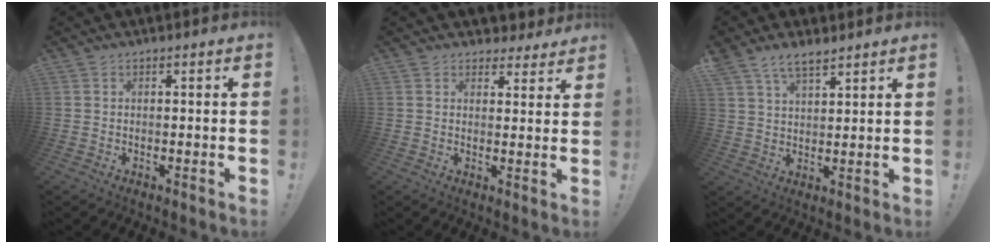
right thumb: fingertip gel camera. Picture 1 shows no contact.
{"total": 4.0, "force": [3.0, 2.6, 0.7], "torque": [0.000, -0.022, 0.053]}
{"total": 6.2, "force": [5.0, 2.4, 2.9], "torque": [-0.052, -0.026, 0.094]}